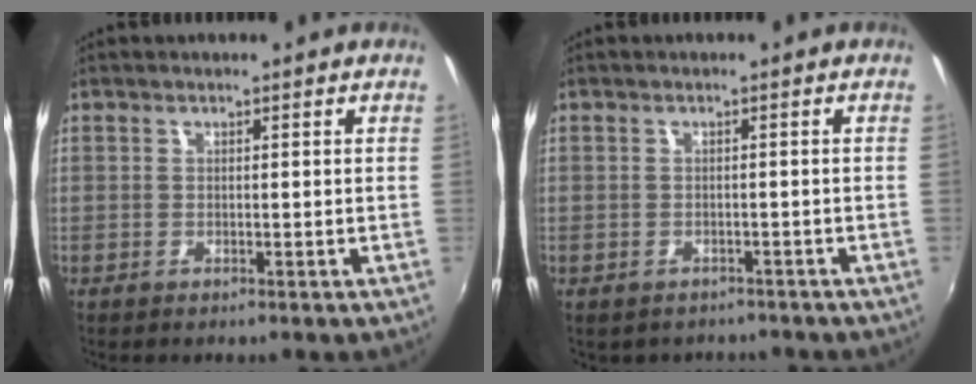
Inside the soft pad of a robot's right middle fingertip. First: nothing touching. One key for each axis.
{"total": 3.1, "fx": -2.5, "fy": 1.8, "fz": 0.7, "tx": -0.021, "ty": -0.013, "tz": -0.031}